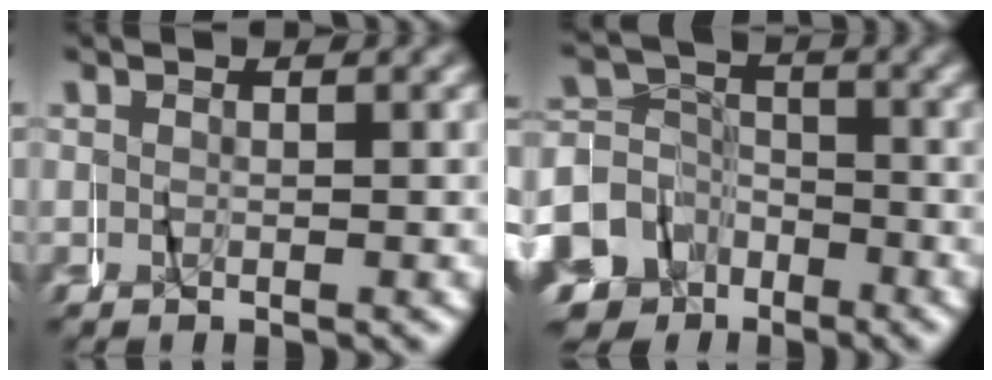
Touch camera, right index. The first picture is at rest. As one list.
[{"total": 10.5, "force": [-4.2, 9.2, 2.7], "torque": [-0.058, -0.034, -0.078]}]